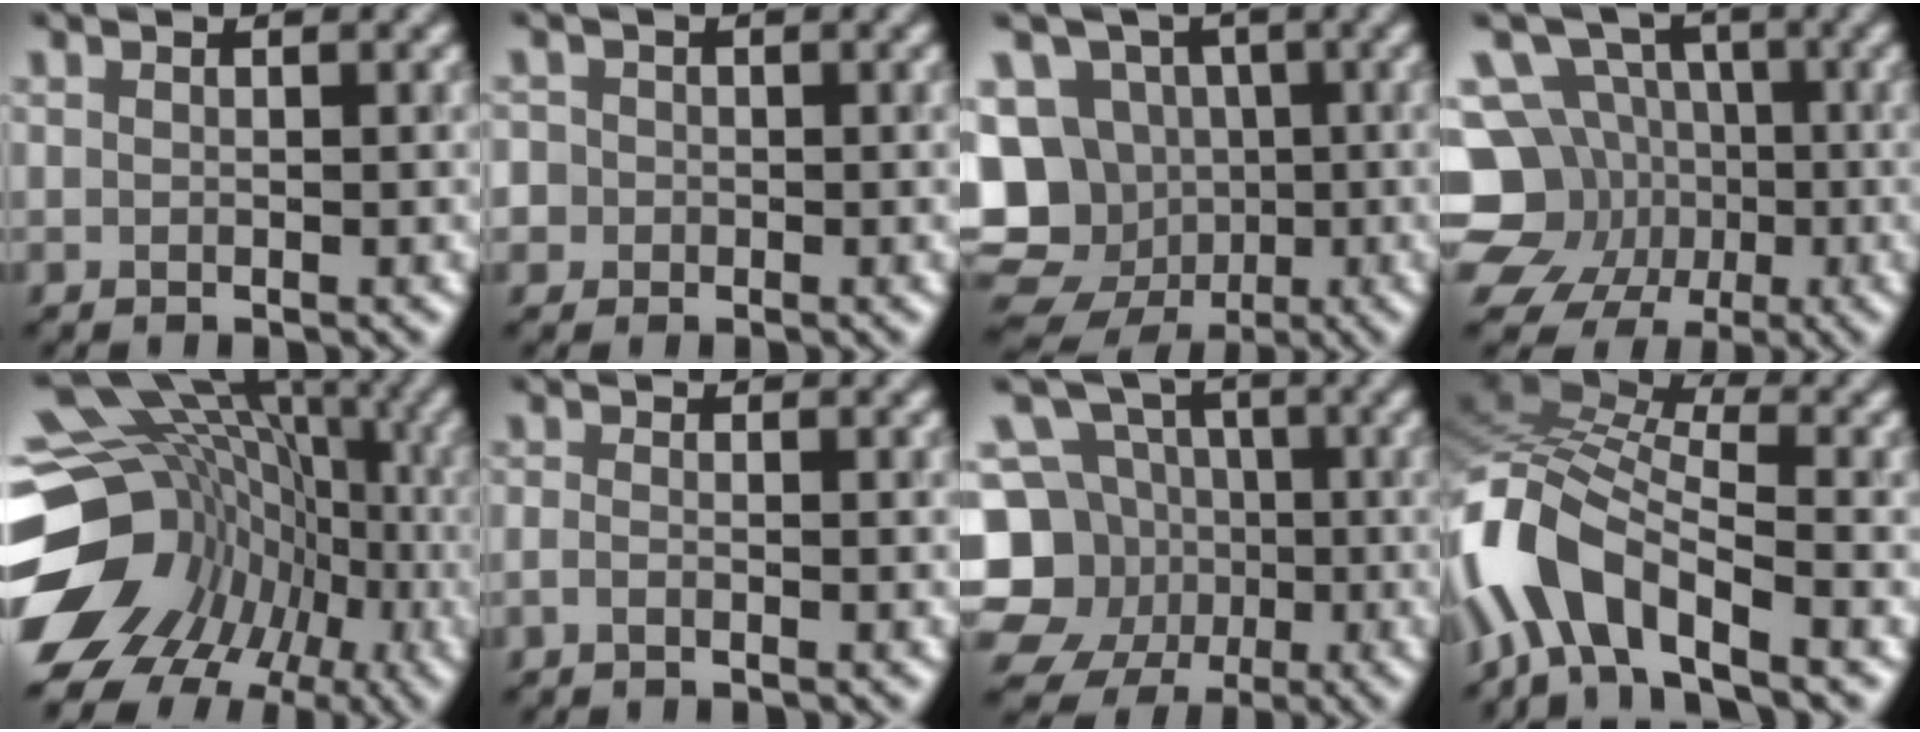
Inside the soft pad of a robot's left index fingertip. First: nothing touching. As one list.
[{"total": 3.2, "force": [-0.1, 3.0, 1.0], "torque": [-0.003, 0.021, -0.031]}, {"total": 15.0, "force": [-3.5, 13.4, 5.5], "torque": [-0.127, -0.003, -0.065]}, {"total": 13.0, "force": [-3.1, 11.9, 4.3], "torque": [-0.114, 0.002, -0.073]}, {"total": 17.9, "force": [-3.1, 14.0, 10.8], "torque": [-0.182, 0.015, -0.026]}, {"total": 1.1, "force": [-0.6, 0.4, 0.8], "torque": [-0.017, -0.004, -0.014]}, {"total": 10.1, "force": [-2.1, 9.2, 3.5], "torque": [-0.081, -0.002, -0.066]}, {"total": 10.3, "force": [-4.4, 4.5, 8.1], "torque": [-0.154, 0.017, -0.100]}]